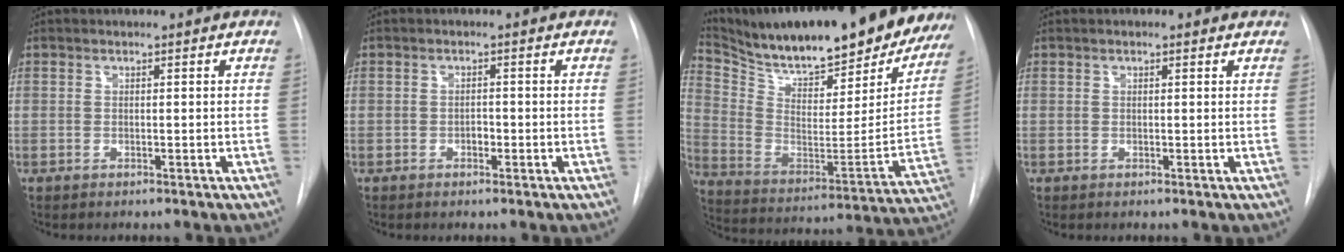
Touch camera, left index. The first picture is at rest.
{"total": 1.2, "force": [-0.5, 0.7, 0.7], "torque": [-0.010, 0.004, -0.009]}
{"total": 31.3, "force": [26.6, 7.4, 14.8], "torque": [-0.255, -0.056, 0.374]}
{"total": 1.0, "force": [0.6, 0.4, 0.6], "torque": [-0.013, 0.004, 0.005]}